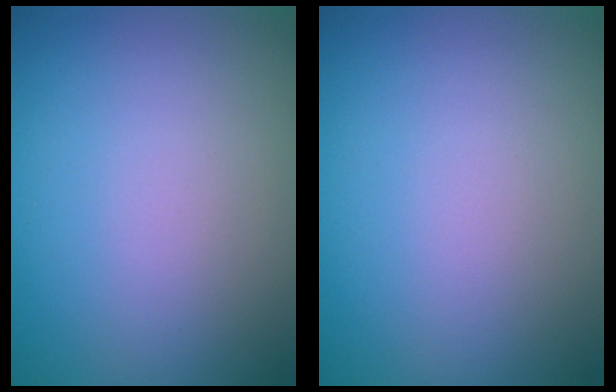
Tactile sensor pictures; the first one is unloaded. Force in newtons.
{"total": 0.0}